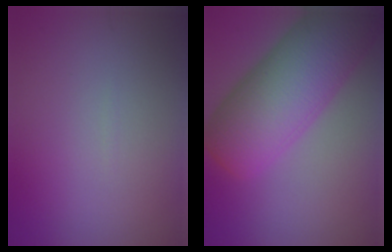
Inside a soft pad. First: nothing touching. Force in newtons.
{"total": 10.9, "press": 10.9, "slide": 0.5}